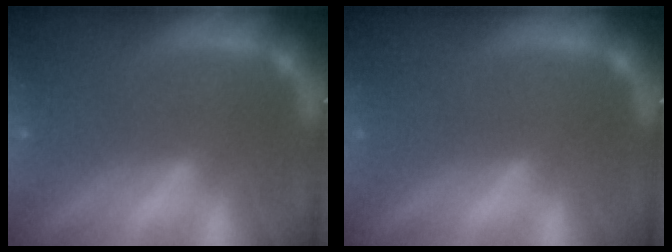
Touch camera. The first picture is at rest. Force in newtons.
{"total": 0.0}